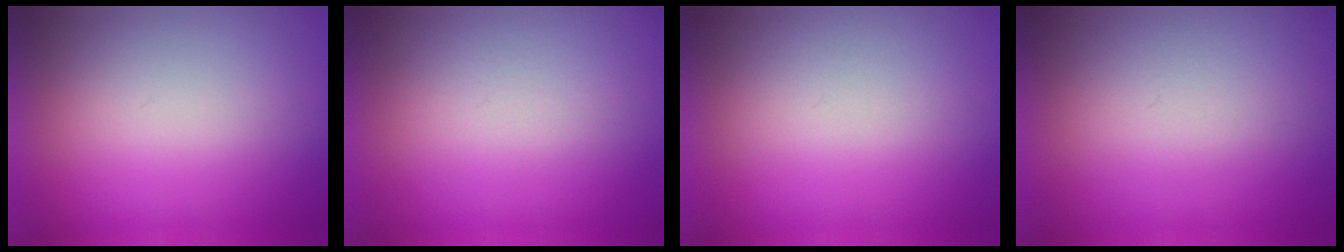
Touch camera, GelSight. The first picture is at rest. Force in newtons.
{"total": 3.8}
{"total": 1.1}
{"total": 3.2}